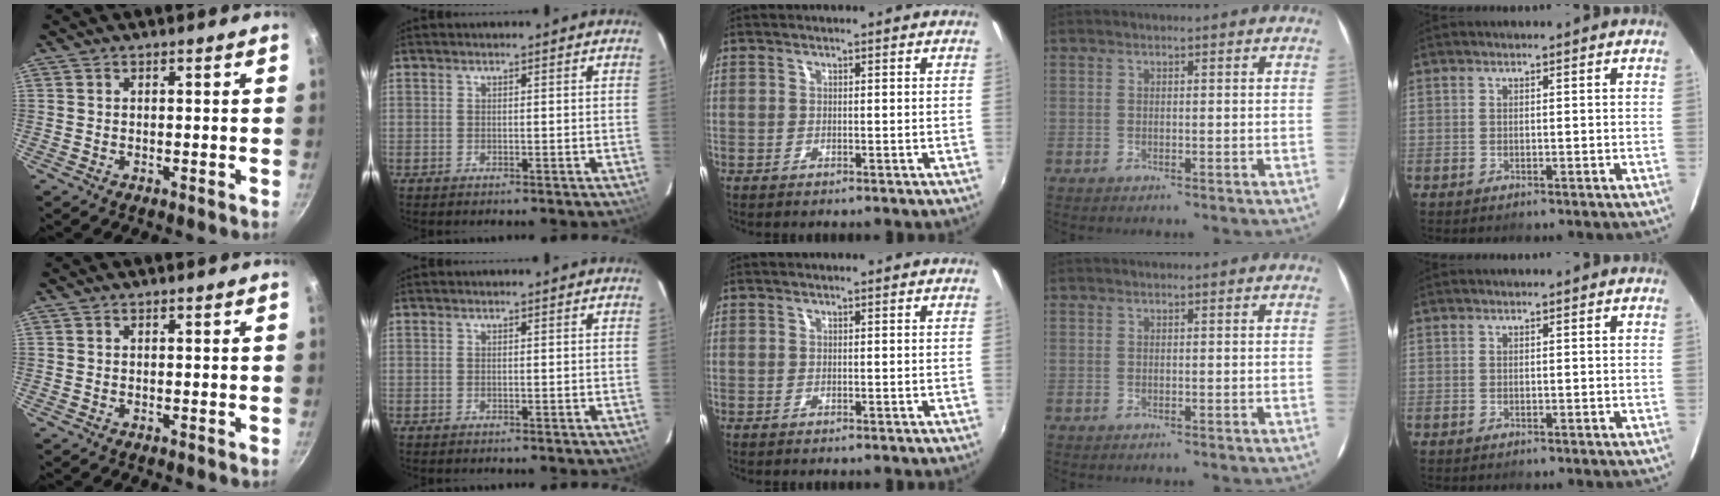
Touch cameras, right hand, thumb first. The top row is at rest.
{}